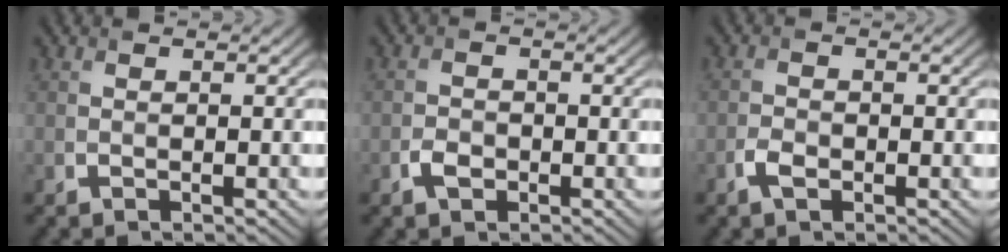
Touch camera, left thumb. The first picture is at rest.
{"total": 1.9, "force": [-1.0, 1.3, 1.0], "torque": [-0.021, 0.000, -0.022]}
{"total": 1.9, "force": [-1.1, 1.1, 1.2], "torque": [-0.025, 0.000, -0.024]}